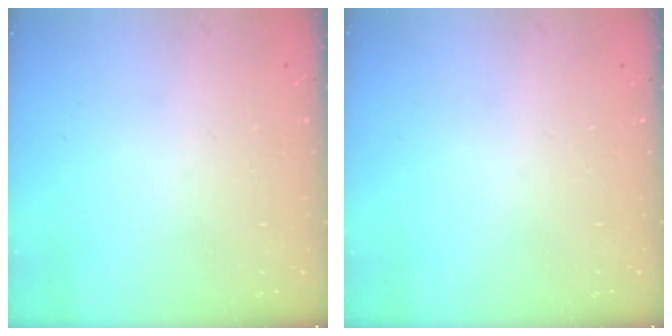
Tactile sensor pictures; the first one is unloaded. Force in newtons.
{"total": 0.0}